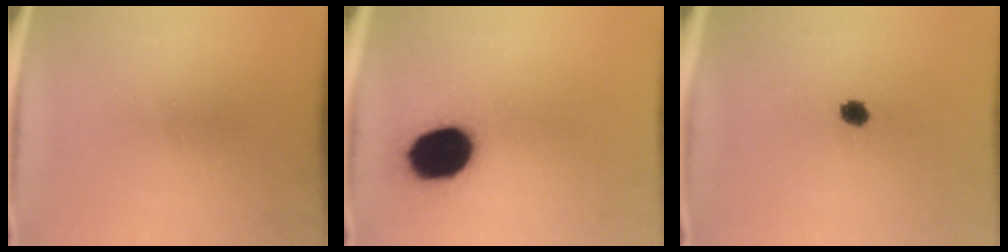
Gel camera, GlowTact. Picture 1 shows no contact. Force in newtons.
{"total": 16.8}
{"total": 3.0}